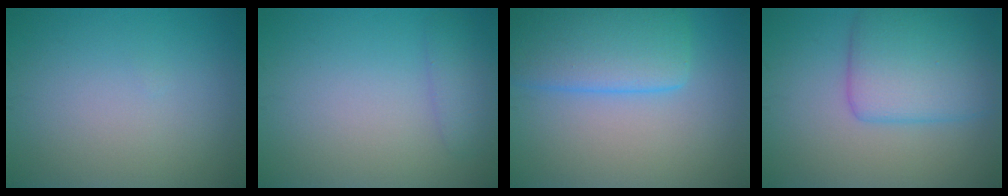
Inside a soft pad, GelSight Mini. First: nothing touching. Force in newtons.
{"total": 1.7, "press": 1.6, "slide": 0.2}
{"total": 6.5, "press": 6.5, "slide": 0.3}
{"total": 6.0, "press": 6.0, "slide": 0.1}